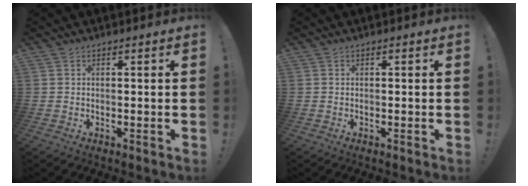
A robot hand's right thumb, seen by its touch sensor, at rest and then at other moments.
{"total": 0.0}